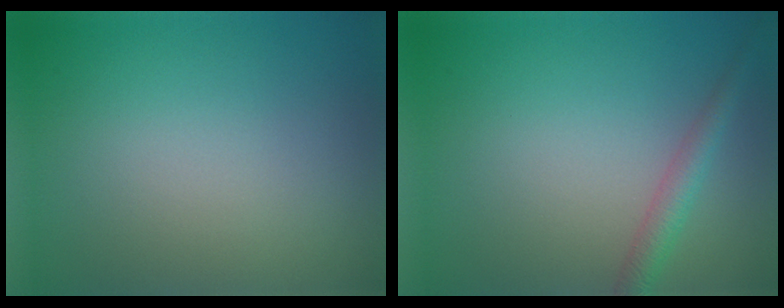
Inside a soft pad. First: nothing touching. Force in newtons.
{"total": 2.1, "press": 2.1, "slide": 0.1}